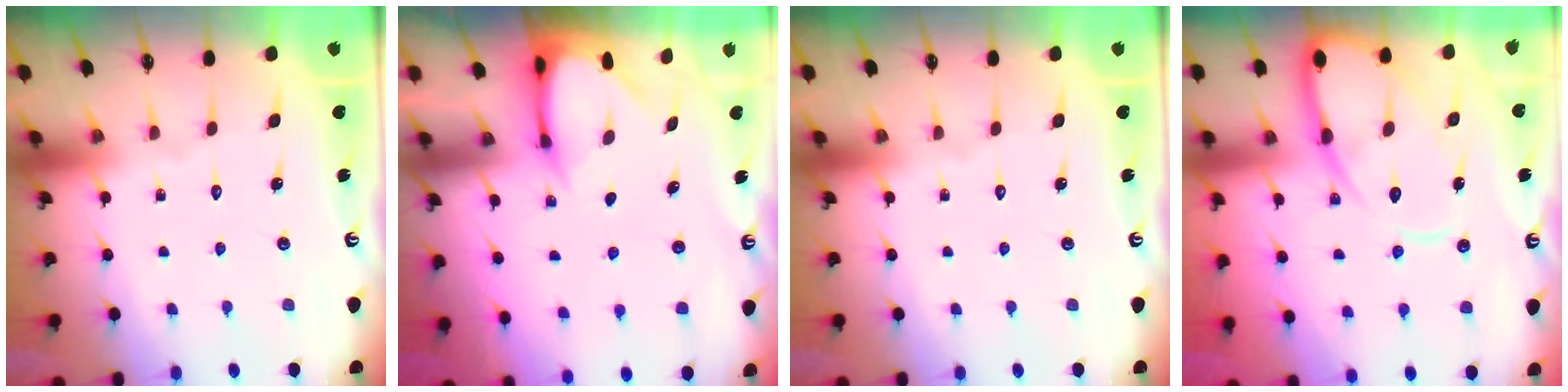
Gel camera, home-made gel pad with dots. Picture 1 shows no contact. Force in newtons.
{"total": 3.7, "press": 3.7, "slide": 0.3}
{"total": 0.0}
{"total": 12.4, "press": 12.3, "slide": 1.3}